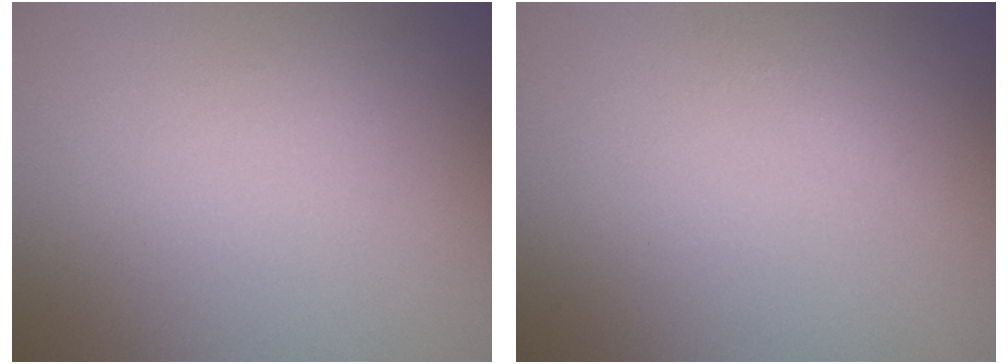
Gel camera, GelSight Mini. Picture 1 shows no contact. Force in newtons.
{"total": 0.6, "press": 0.5, "slide": 0.1}